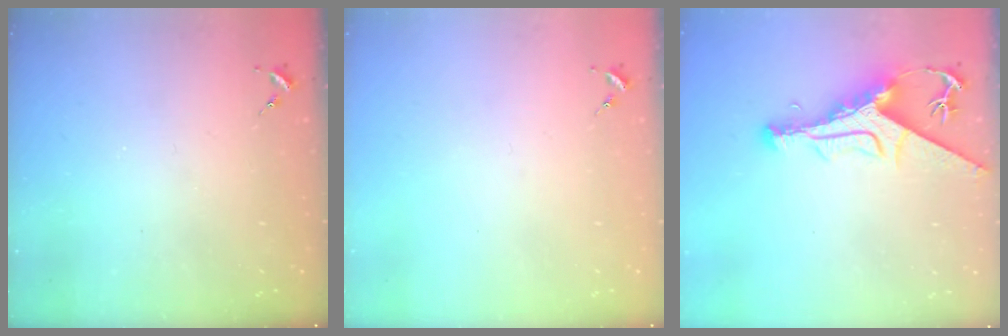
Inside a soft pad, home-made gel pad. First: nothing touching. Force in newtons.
{"total": 0.0}
{"total": 11.3, "press": 11.2, "slide": 1.5}